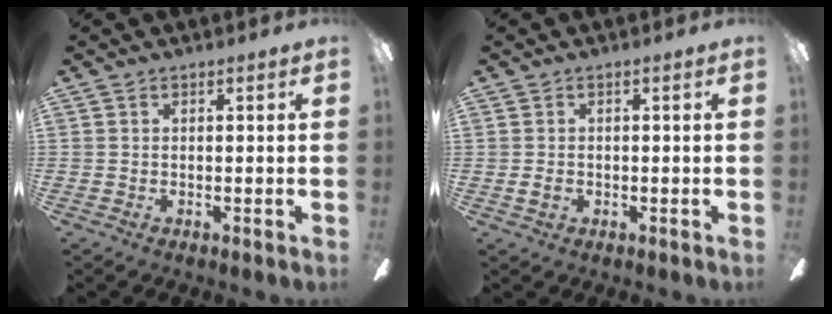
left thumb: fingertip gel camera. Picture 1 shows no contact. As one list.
[{"total": 1.9, "force": [-0.4, 1.4, 1.2], "torque": [-0.019, 0.003, -0.007]}]